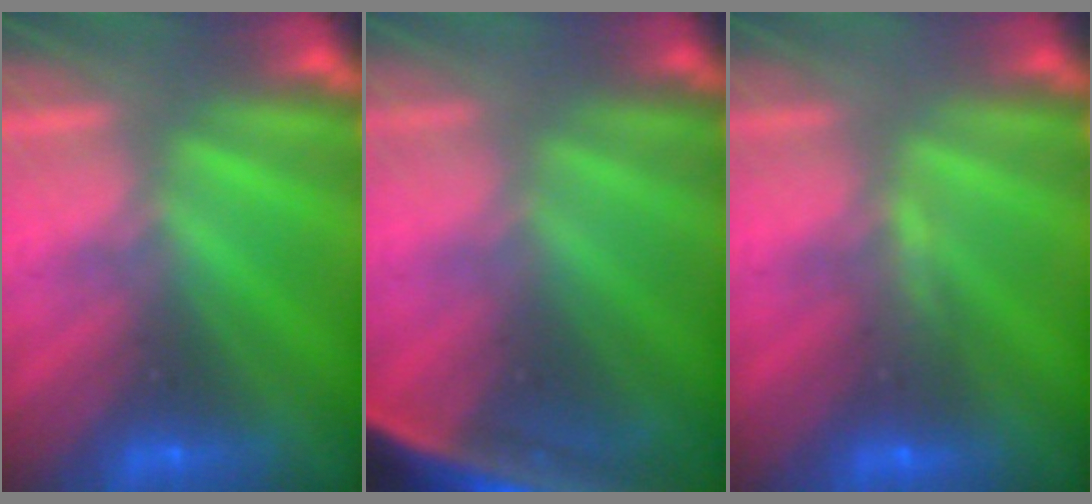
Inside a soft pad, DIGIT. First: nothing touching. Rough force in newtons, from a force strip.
{"total": 7.3}
{"total": 4.5}